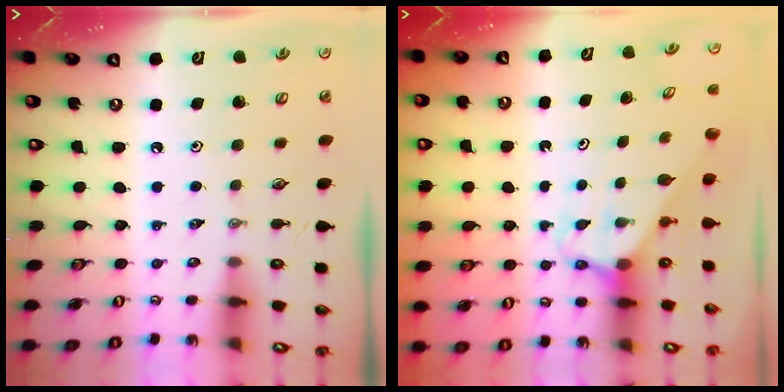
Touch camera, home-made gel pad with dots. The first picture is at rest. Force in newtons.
{"total": 2.8, "press": 2.8, "slide": 0.2}